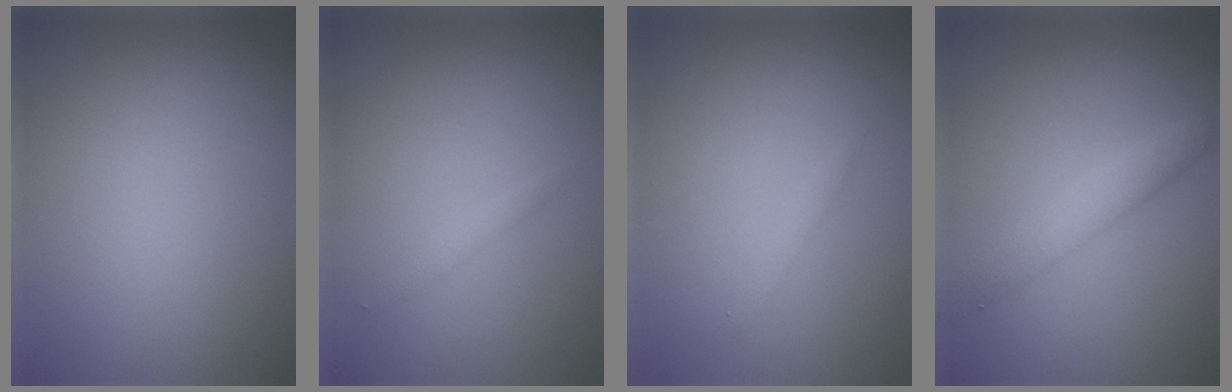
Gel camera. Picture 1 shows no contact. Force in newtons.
{"total": 0.8, "press": 0.8, "slide": 0.0}
{"total": 0.8, "press": 0.8, "slide": 0.0}
{"total": 3.0, "press": 3.0, "slide": 0.3}